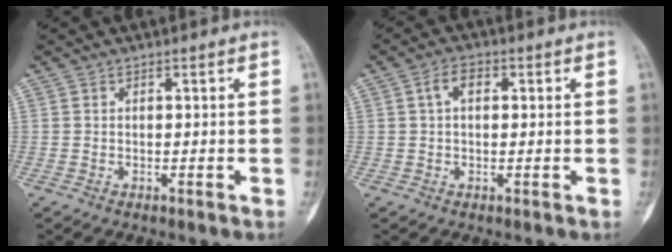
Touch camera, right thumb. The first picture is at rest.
{"total": 3.8, "force": [0.9, 2.3, 2.9], "torque": [-0.052, 0.013, 0.013]}